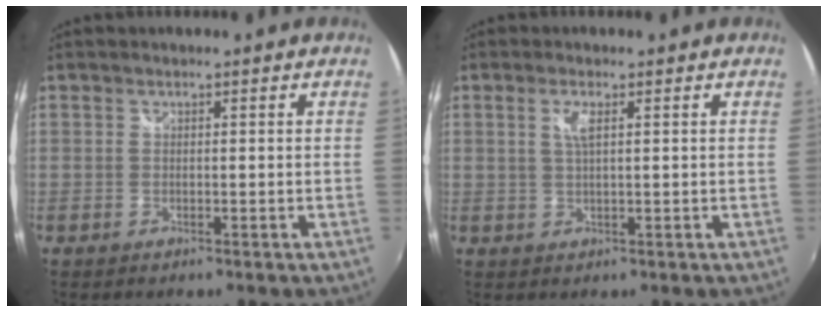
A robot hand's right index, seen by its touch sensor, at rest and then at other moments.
{"total": 2.4, "force": [0.9, 0.4, 2.3], "torque": [-0.044, 0.000, 0.016]}